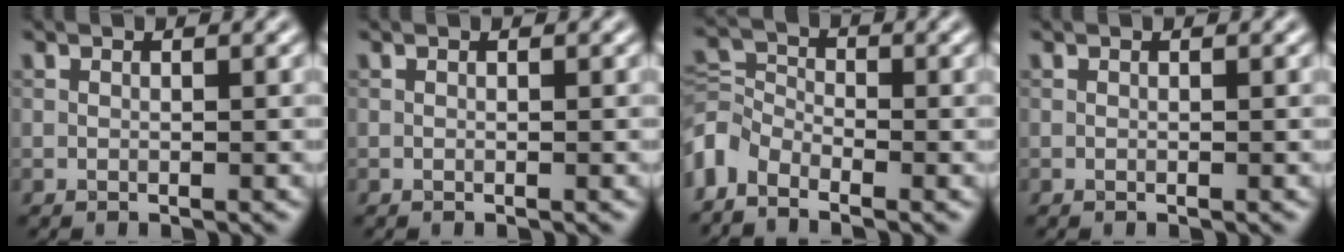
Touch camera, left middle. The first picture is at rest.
{"total": 0.0}
{"total": 4.1, "force": [-2.6, 2.4, 2.0], "torque": [-0.040, 0.002, -0.069]}
{"total": 0.0}